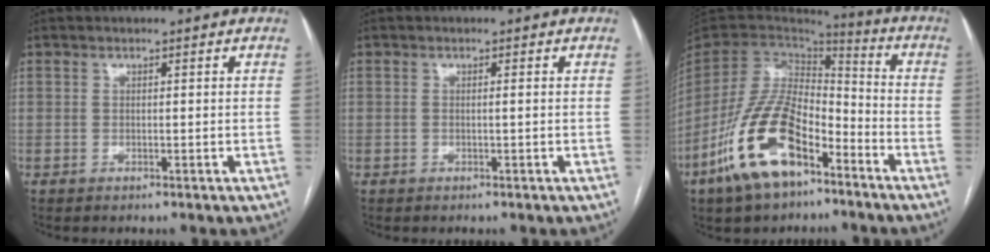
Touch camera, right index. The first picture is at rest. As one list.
[{"total": 0.5, "force": [-0.1, -0.1, 0.5], "torque": [-0.008, 0.001, -0.002]}, {"total": 17.2, "force": [-9.0, 7.7, 12.4], "torque": [-0.253, 0.001, -0.165]}]